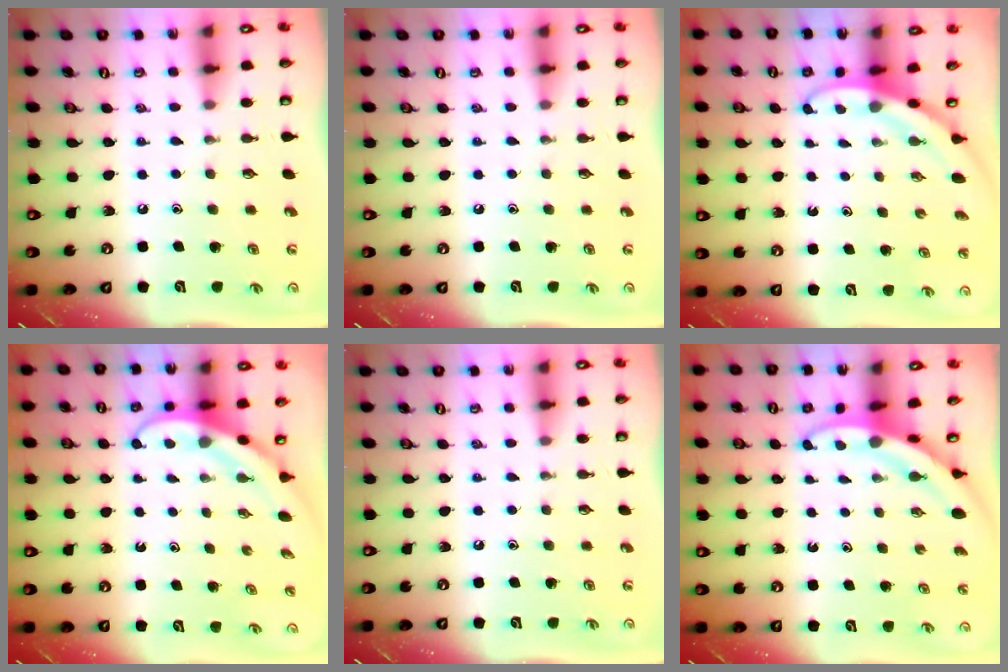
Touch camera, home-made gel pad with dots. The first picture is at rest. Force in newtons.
{"total": 0.0}
{"total": 3.1, "press": 3.1, "slide": 0.1}
{"total": 4.0, "press": 3.9, "slide": 0.3}
{"total": 0.0}
{"total": 3.3, "press": 3.3, "slide": 0.3}